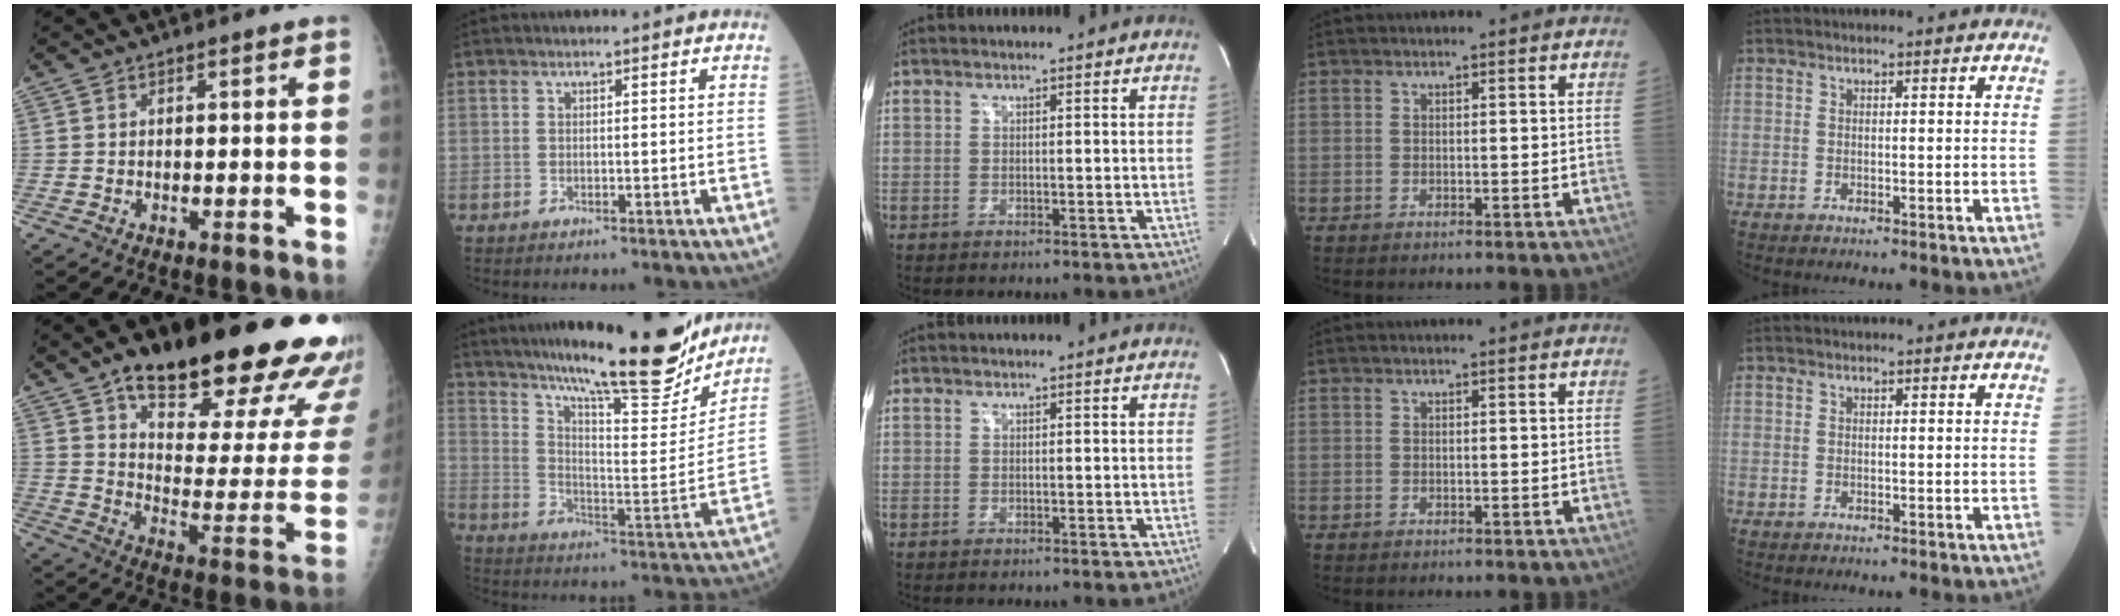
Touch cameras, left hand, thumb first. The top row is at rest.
{"thumb": {"total": 32.3, "force": [19.9, 10.7, 23.0], "torque": [-0.257, -0.055, 0.285]}, "index": {"total": 26.3, "force": [21.9, 3.7, 14.1], "torque": [-0.232, -0.026, 0.314]}}